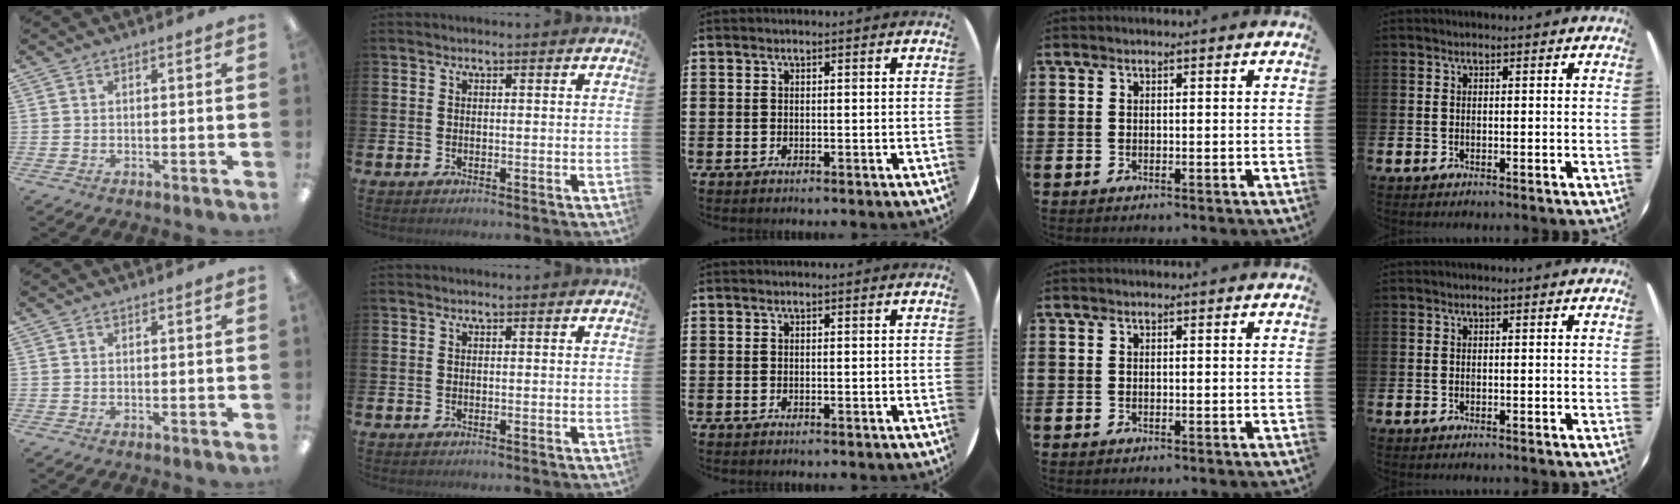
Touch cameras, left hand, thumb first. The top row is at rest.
{}